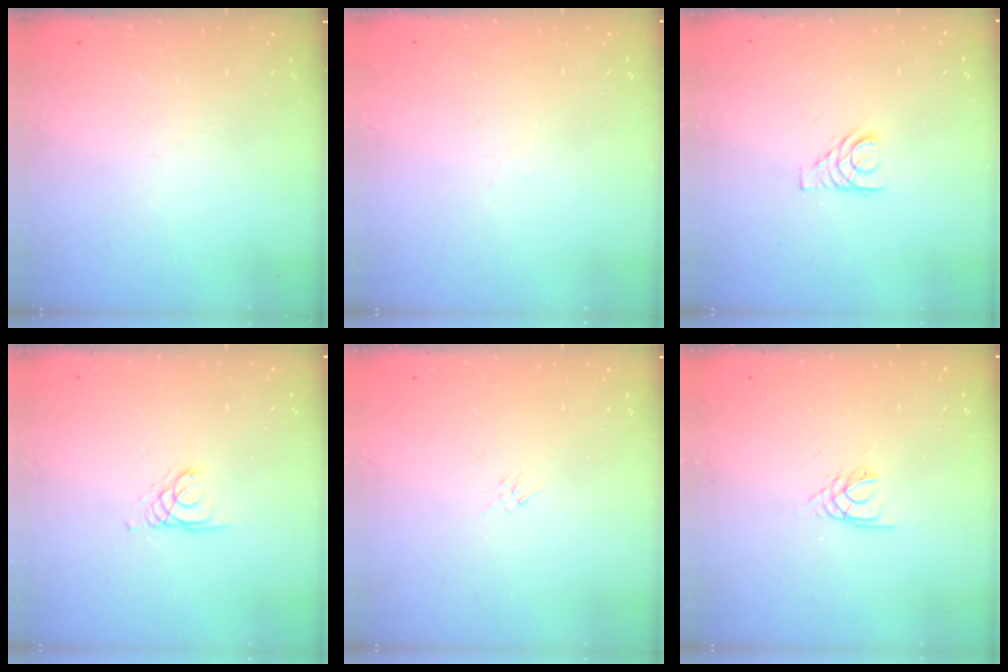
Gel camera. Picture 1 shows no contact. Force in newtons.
{"total": 2.7, "press": 2.6, "slide": 0.7}
{"total": 4.1, "press": 4.0, "slide": 0.6}
{"total": 1.5, "press": 1.5, "slide": 0.1}
{"total": 1.8, "press": 1.8, "slide": 0.5}
{"total": 2.7, "press": 2.6, "slide": 0.4}